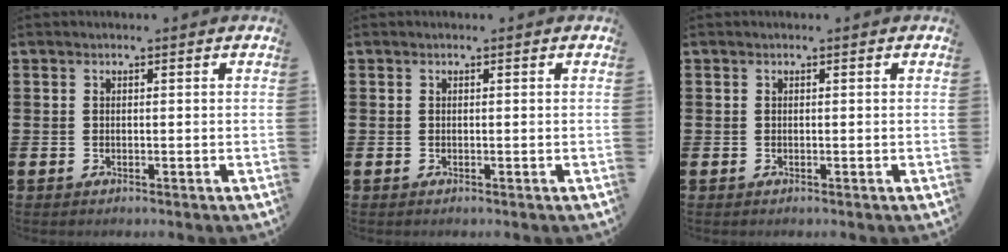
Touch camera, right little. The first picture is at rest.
{"total": 0.0}
{"total": 0.0}